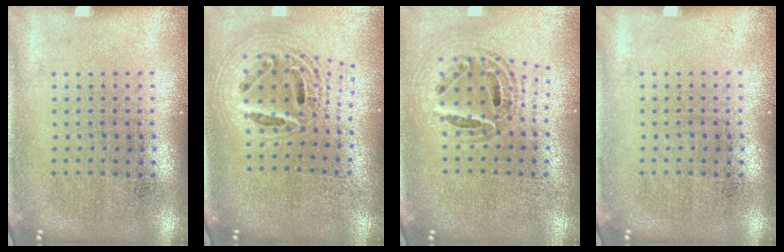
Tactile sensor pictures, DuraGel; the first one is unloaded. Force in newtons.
{"total": 2.2, "press": 1.6, "slide": 1.4}
{"total": 0.9, "press": 0.9, "slide": 0.2}
{"total": 0.0}